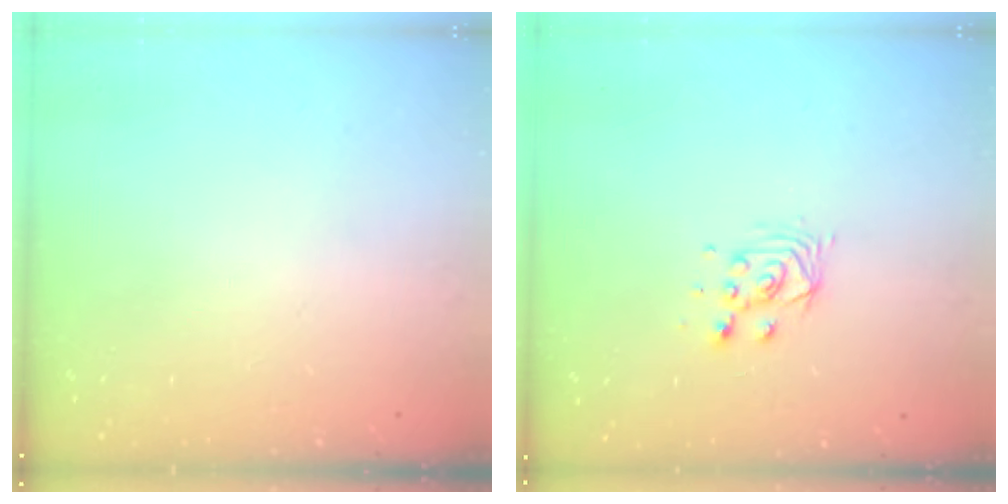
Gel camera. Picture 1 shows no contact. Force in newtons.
{"total": 5.0, "press": 5.0, "slide": 0.3}